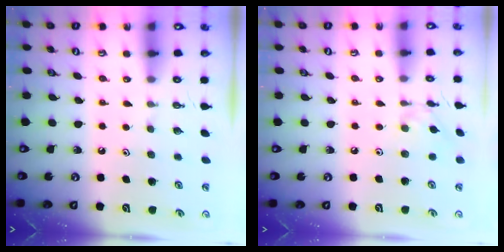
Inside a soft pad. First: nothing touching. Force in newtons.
{"total": 2.0, "press": 2.0, "slide": 0.2}